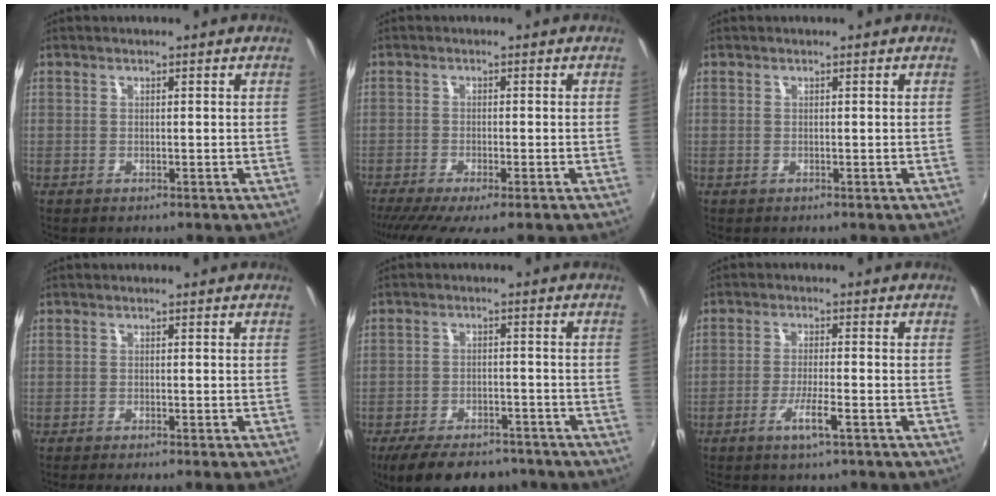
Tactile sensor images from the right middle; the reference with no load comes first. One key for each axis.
{"total": 8.6, "fx": -6.6, "fy": 1.1, "fz": 5.4, "tx": -0.117, "ty": -0.038, "tz": -0.107}
{"total": 0.0}
{"total": 2.7, "fx": -2.3, "fy": -0.4, "fz": 1.3, "tx": -0.030, "ty": -0.010, "tz": -0.033}
{"total": 13.9, "fx": -10.8, "fy": 5.8, "fz": 6.5, "tx": -0.142, "ty": -0.011, "tz": -0.157}
{"total": 4.4, "fx": -2.9, "fy": 0.2, "fz": 3.3, "tx": -0.072, "ty": -0.007, "tz": -0.053}